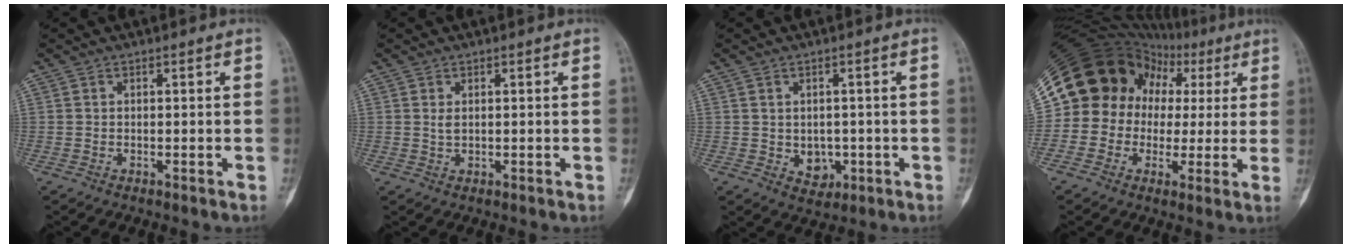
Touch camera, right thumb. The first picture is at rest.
{"total": 1.1, "force": [0.3, 0.6, 0.9], "torque": [-0.015, -0.003, 0.010]}
{"total": 3.6, "force": [-0.6, 2.9, 2.1], "torque": [-0.010, -0.001, 0.001]}
{"total": 22.7, "force": [3.5, 19.8, 10.5], "torque": [-0.176, 0.086, 0.064]}